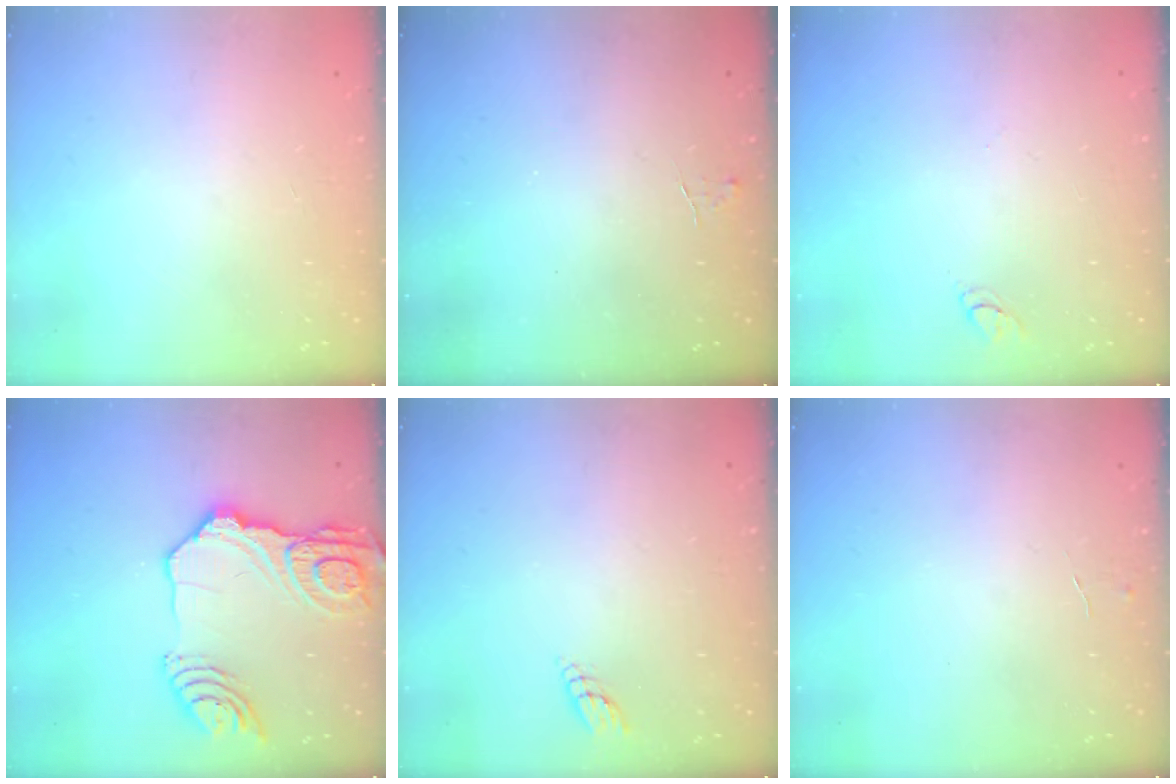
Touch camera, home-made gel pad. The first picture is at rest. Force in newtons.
{"total": 3.8, "press": 3.8, "slide": 0.4}
{"total": 2.8, "press": 2.8, "slide": 0.3}
{"total": 20.5, "press": 20.4, "slide": 2.5}
{"total": 3.0, "press": 3.0, "slide": 0.3}
{"total": 3.9, "press": 3.9, "slide": 0.4}